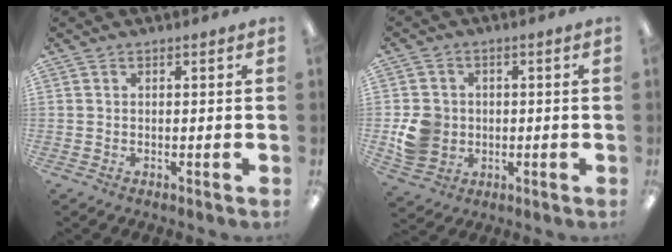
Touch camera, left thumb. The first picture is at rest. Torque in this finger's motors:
{"motor_torque": [-0.01, 0.13, 0.33, -0.34, 0.07]}